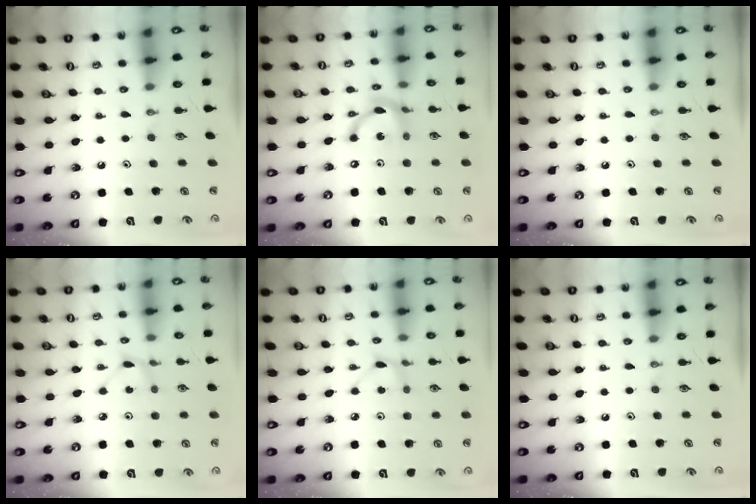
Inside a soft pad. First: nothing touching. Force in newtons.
{"total": 11.8, "press": 11.8, "slide": 0.9}
{"total": 0.0}
{"total": 2.3, "press": 2.3, "slide": 0.2}
{"total": 3.9, "press": 3.8, "slide": 0.5}
{"total": 0.0}